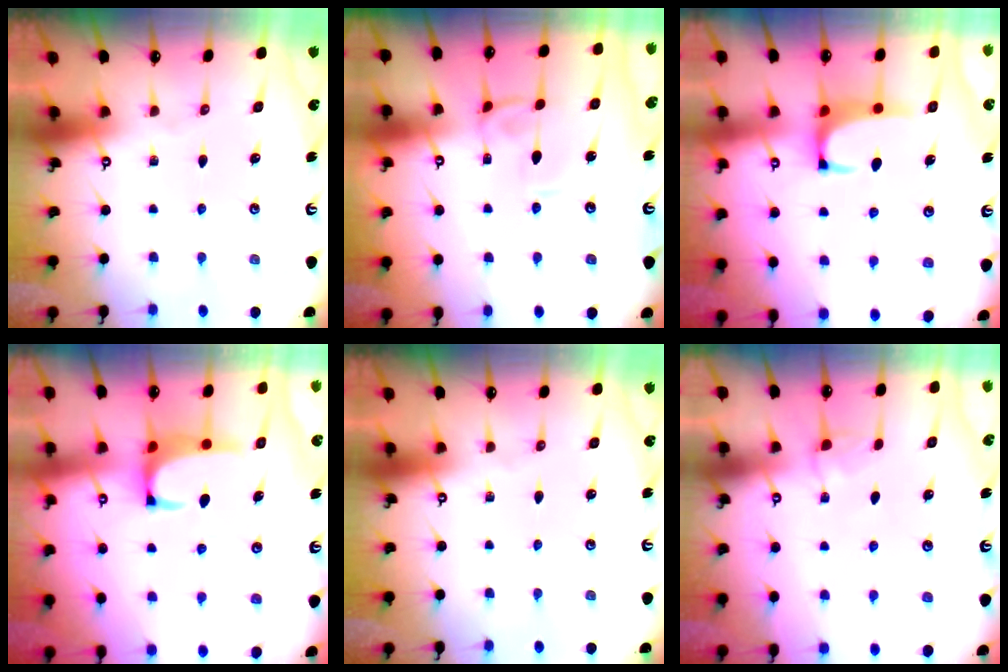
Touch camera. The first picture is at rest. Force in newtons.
{"total": 1.0, "press": 1.0, "slide": 0.2}
{"total": 1.3, "press": 1.1, "slide": 0.8}
{"total": 1.5, "press": 1.4, "slide": 0.5}
{"total": 0.0}
{"total": 1.3, "press": 1.2, "slide": 0.5}